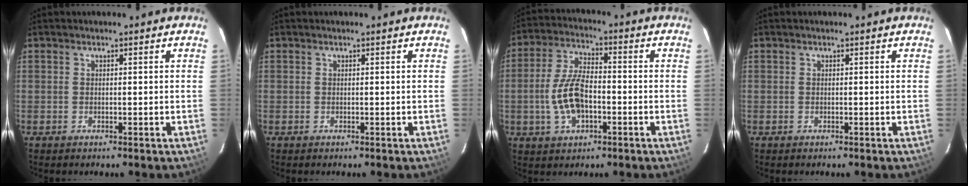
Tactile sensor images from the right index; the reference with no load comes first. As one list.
[{"total": 0.0}, {"total": 9.8, "force": [-2.4, 4.8, 8.2], "torque": [-0.171, 0.007, -0.041]}, {"total": 0.0}]